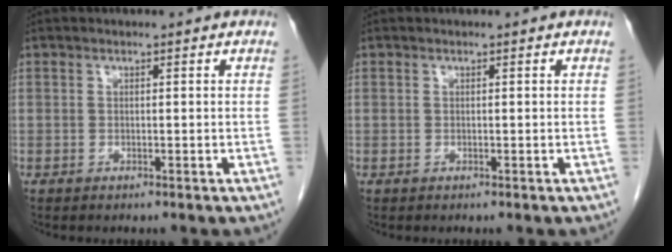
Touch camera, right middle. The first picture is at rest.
{"total": 0.0}